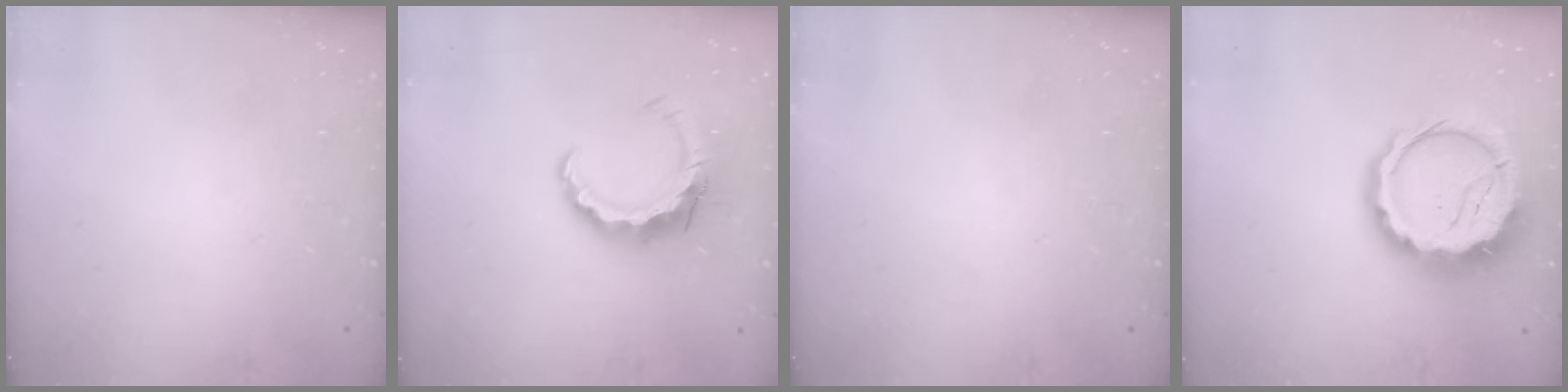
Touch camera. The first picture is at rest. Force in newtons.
{"total": 7.4, "press": 7.4, "slide": 0.3}
{"total": 0.0}
{"total": 14.9, "press": 14.4, "slide": 3.5}